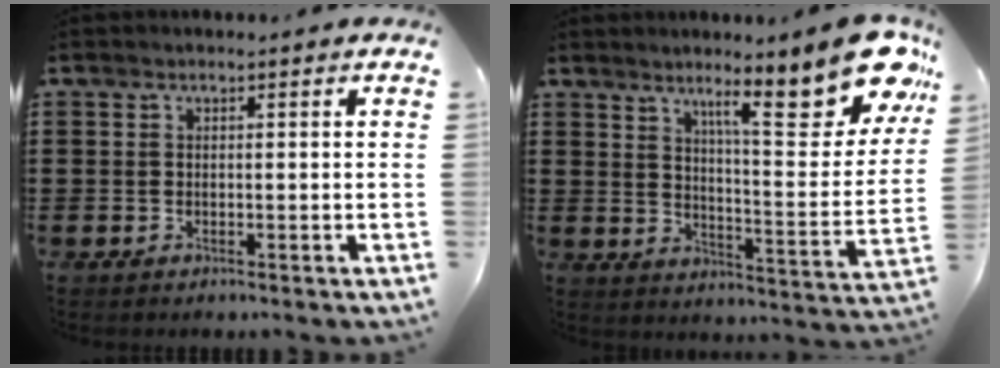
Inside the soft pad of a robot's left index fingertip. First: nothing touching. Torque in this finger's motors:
{"motor_torque": [2.14, 0.00, 1.05, 0.21]}